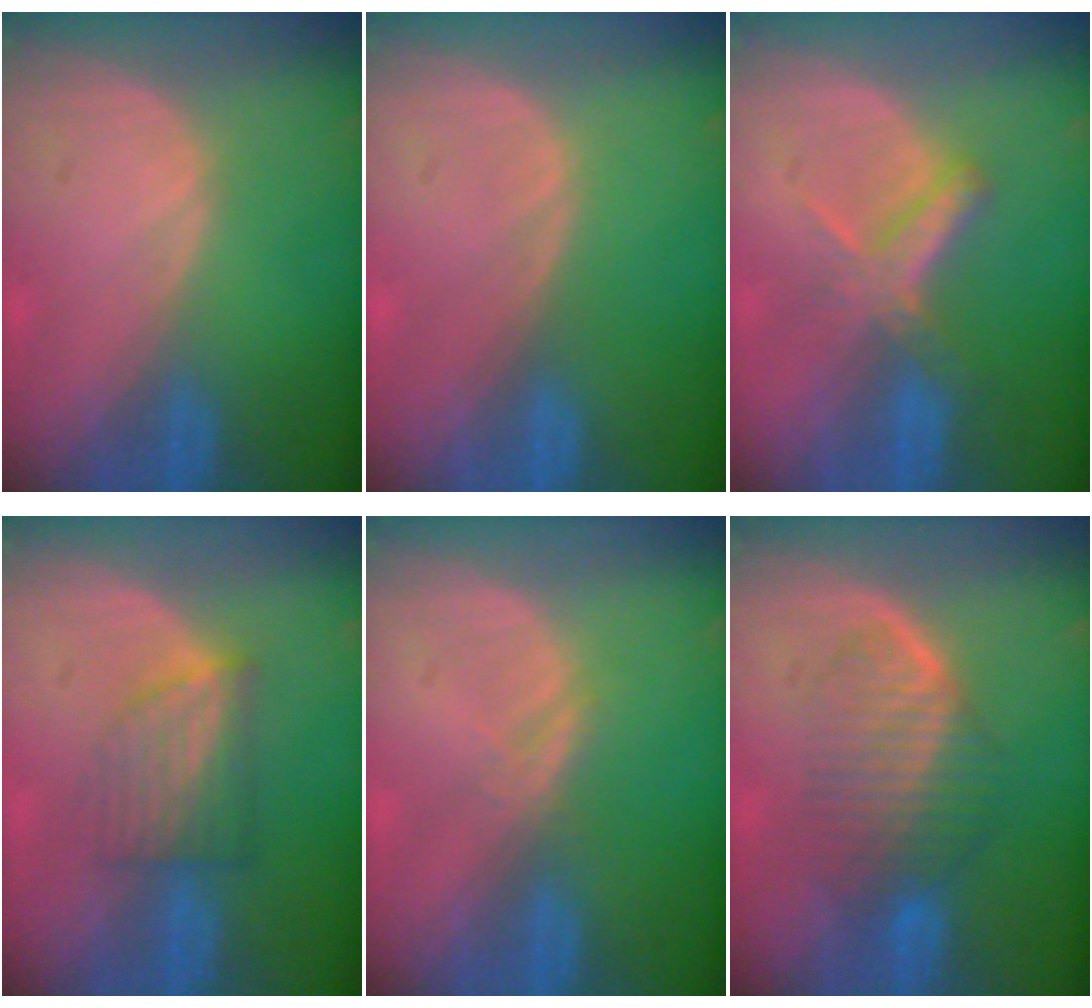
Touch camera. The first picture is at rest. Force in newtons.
{"total": 0.0}
{"total": 5.4, "press": 4.9, "slide": 2.2}
{"total": 6.1, "press": 5.4, "slide": 2.8}
{"total": 1.3, "press": 1.3, "slide": 0.1}
{"total": 6.8, "press": 6.5, "slide": 1.8}